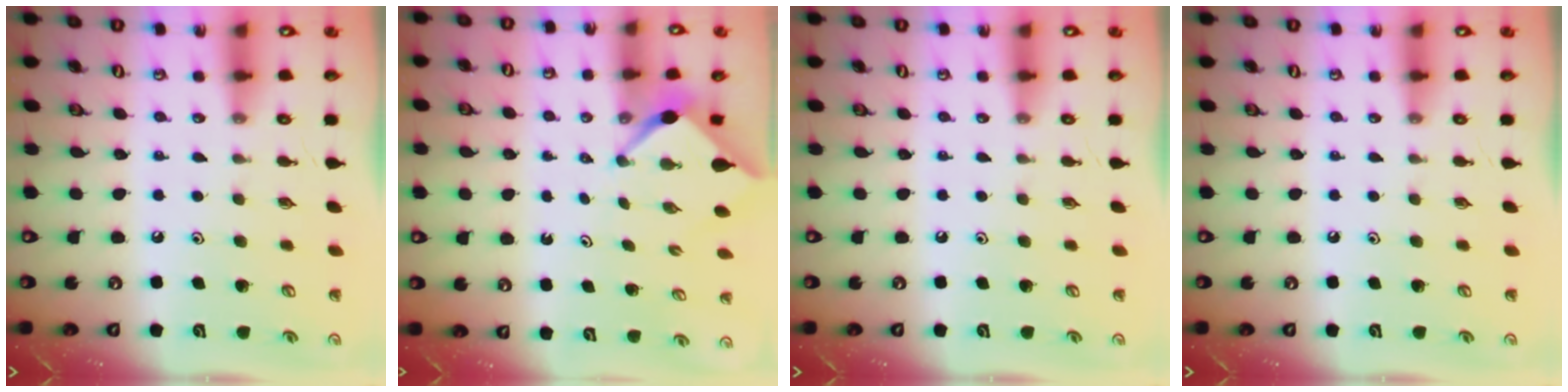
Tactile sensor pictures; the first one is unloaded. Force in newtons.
{"total": 2.6, "press": 2.6, "slide": 0.3}
{"total": 0.0}
{"total": 0.0}